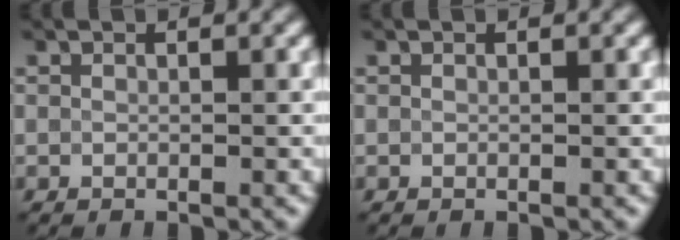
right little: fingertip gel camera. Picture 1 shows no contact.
{"total": 0.0}